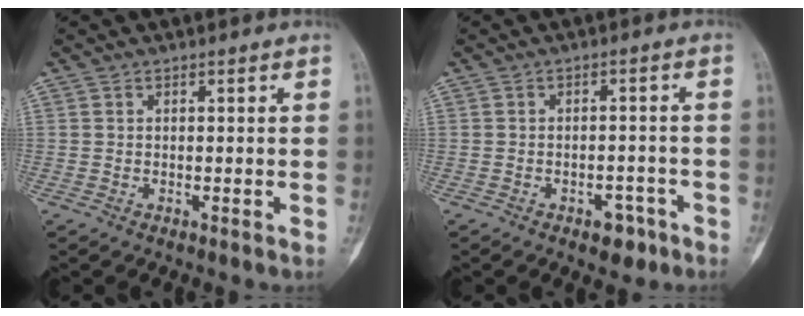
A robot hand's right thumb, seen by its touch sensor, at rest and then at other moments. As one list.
[{"total": 4.4, "force": [-2.6, 2.5, 2.5], "torque": [-0.016, 0.020, -0.030]}]